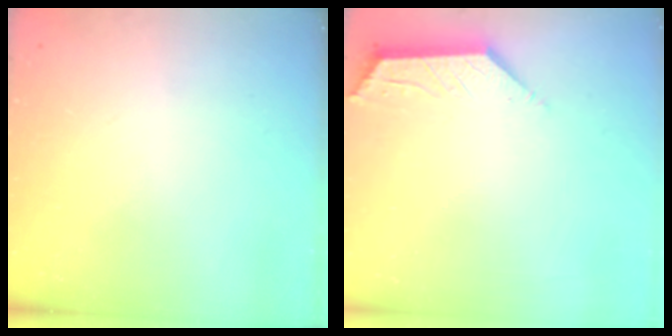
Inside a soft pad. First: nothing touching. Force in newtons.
{"total": 2.7, "press": 2.7, "slide": 0.5}